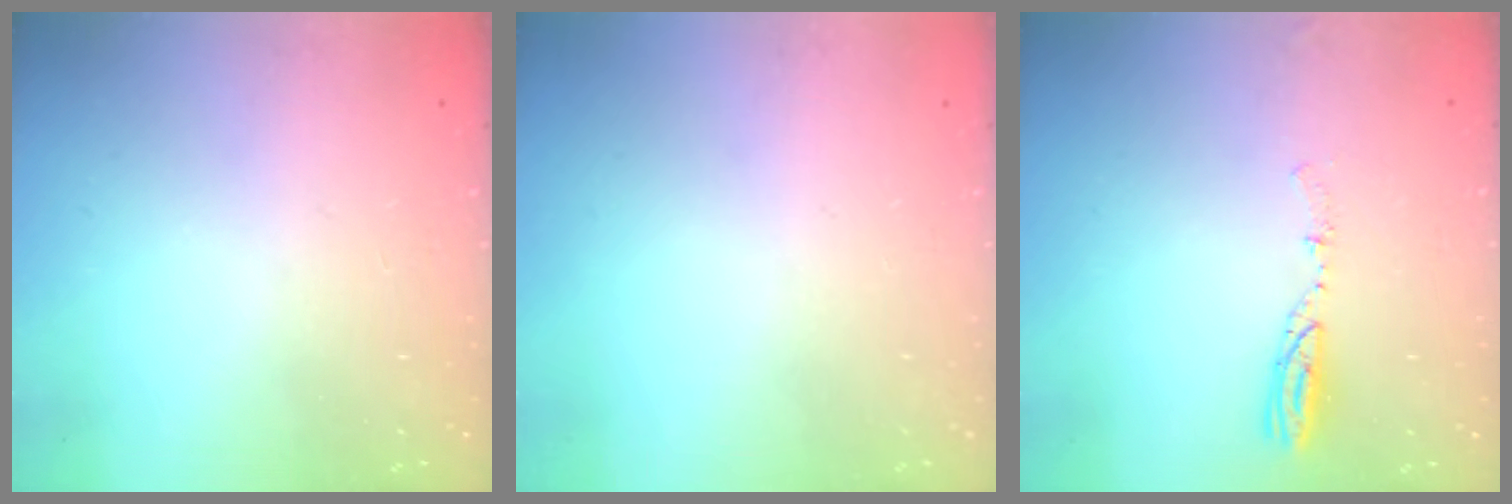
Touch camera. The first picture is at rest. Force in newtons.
{"total": 0.0}
{"total": 4.5, "press": 4.3, "slide": 1.0}